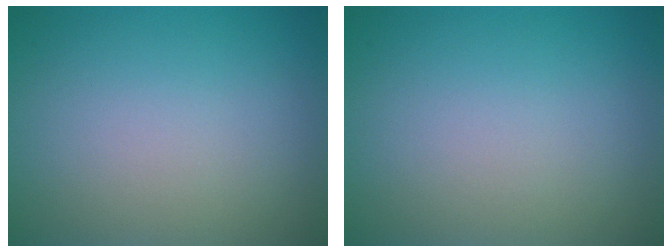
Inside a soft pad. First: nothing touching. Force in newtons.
{"total": 0.0}